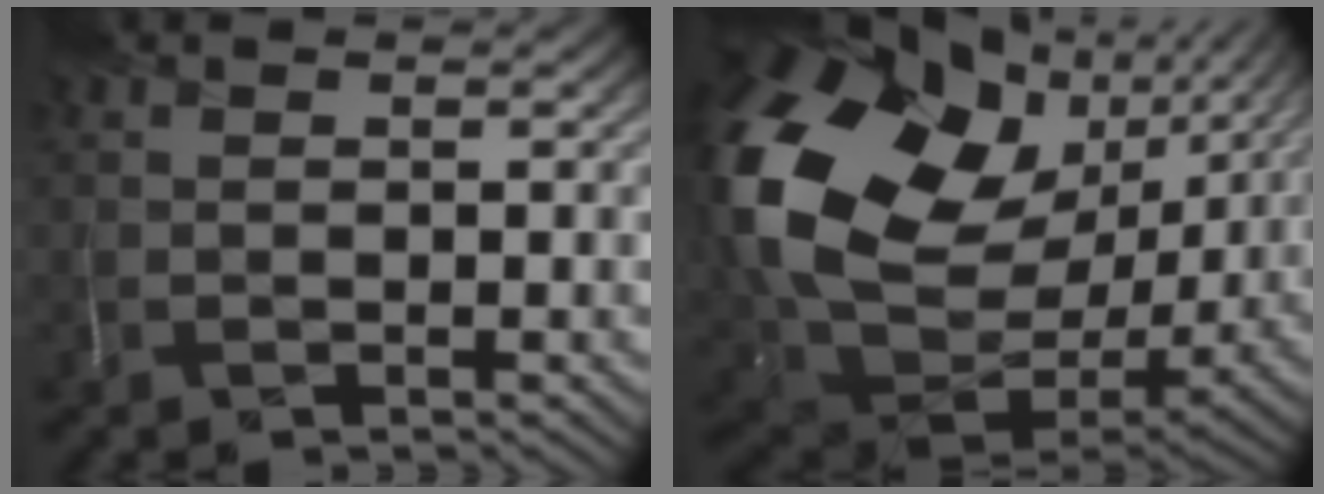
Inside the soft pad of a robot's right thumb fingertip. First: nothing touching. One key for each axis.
{"total": 22.8, "fx": 5.8, "fy": 16.5, "fz": 14.6, "tx": -0.326, "ty": -0.028, "tz": 0.144}